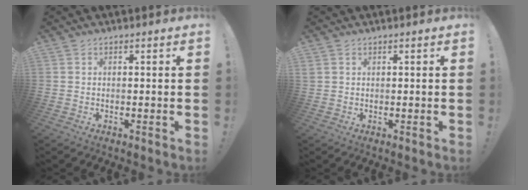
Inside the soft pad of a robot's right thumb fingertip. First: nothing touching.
{"total": 1.0, "force": [0.6, 0.7, 0.4], "torque": [-0.011, 0.002, 0.013]}